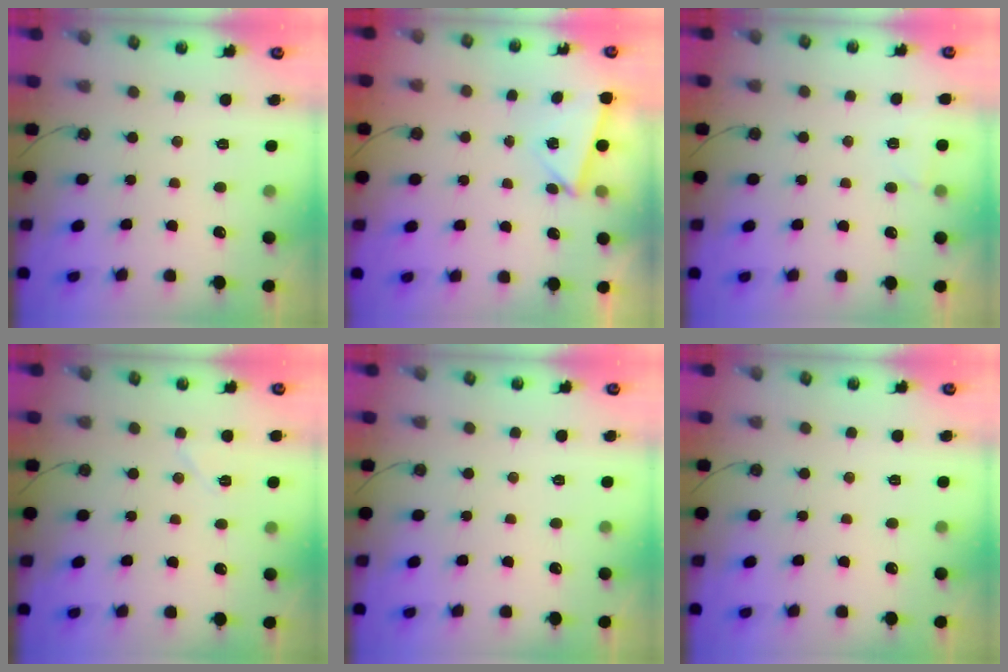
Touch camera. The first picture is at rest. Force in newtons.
{"total": 3.3, "press": 3.0, "slide": 1.4}
{"total": 1.8, "press": 1.6, "slide": 0.8}
{"total": 5.7, "press": 5.1, "slide": 2.7}
{"total": 0.0}
{"total": 0.0}